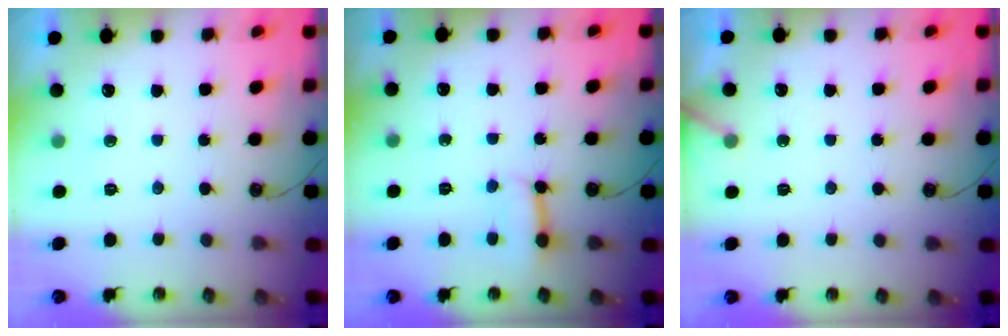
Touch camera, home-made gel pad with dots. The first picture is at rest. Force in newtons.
{"total": 3.8, "press": 3.8, "slide": 0.5}
{"total": 2.7, "press": 2.7, "slide": 0.2}